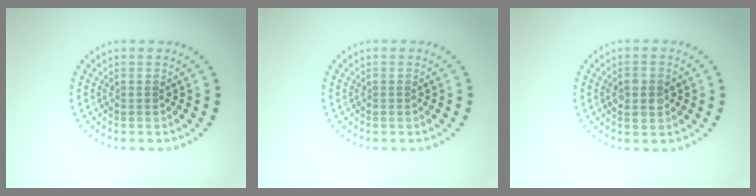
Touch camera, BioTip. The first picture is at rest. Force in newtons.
{"total": 0.0}
{"total": 2.8, "press": 2.8, "slide": 0.1}